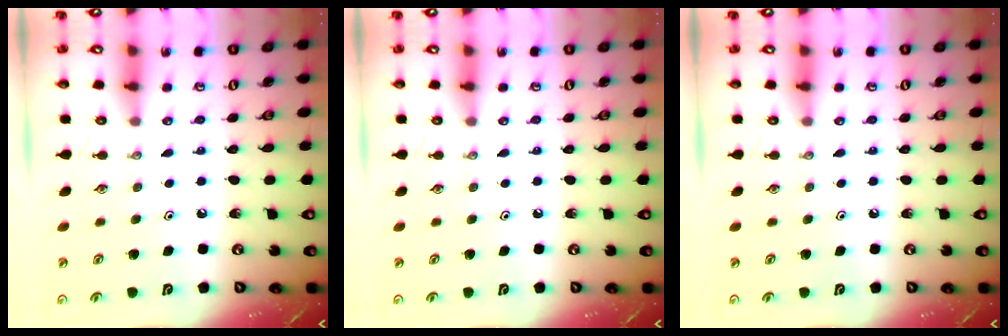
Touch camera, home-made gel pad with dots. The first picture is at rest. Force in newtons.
{"total": 0.0}
{"total": 0.0}